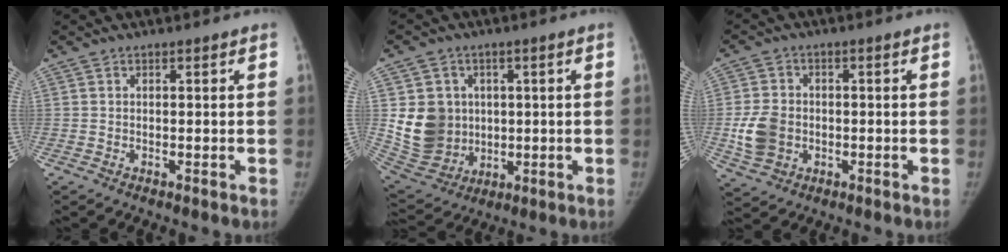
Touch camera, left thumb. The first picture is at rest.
{"total": 12.6, "force": [1.2, 11.2, 5.5], "torque": [-0.072, -0.006, 0.048]}
{"total": 7.6, "force": [-1.2, 6.1, 4.4], "torque": [-0.075, 0.006, -0.017]}